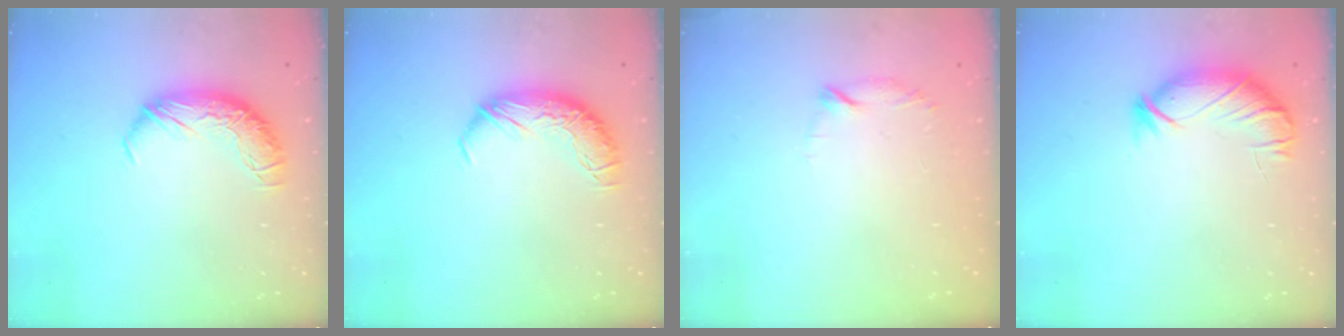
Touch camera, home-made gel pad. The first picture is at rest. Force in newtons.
{"total": 0.0}
{"total": 7.0, "press": 6.9, "slide": 0.9}
{"total": 3.8, "press": 3.5, "slide": 1.5}